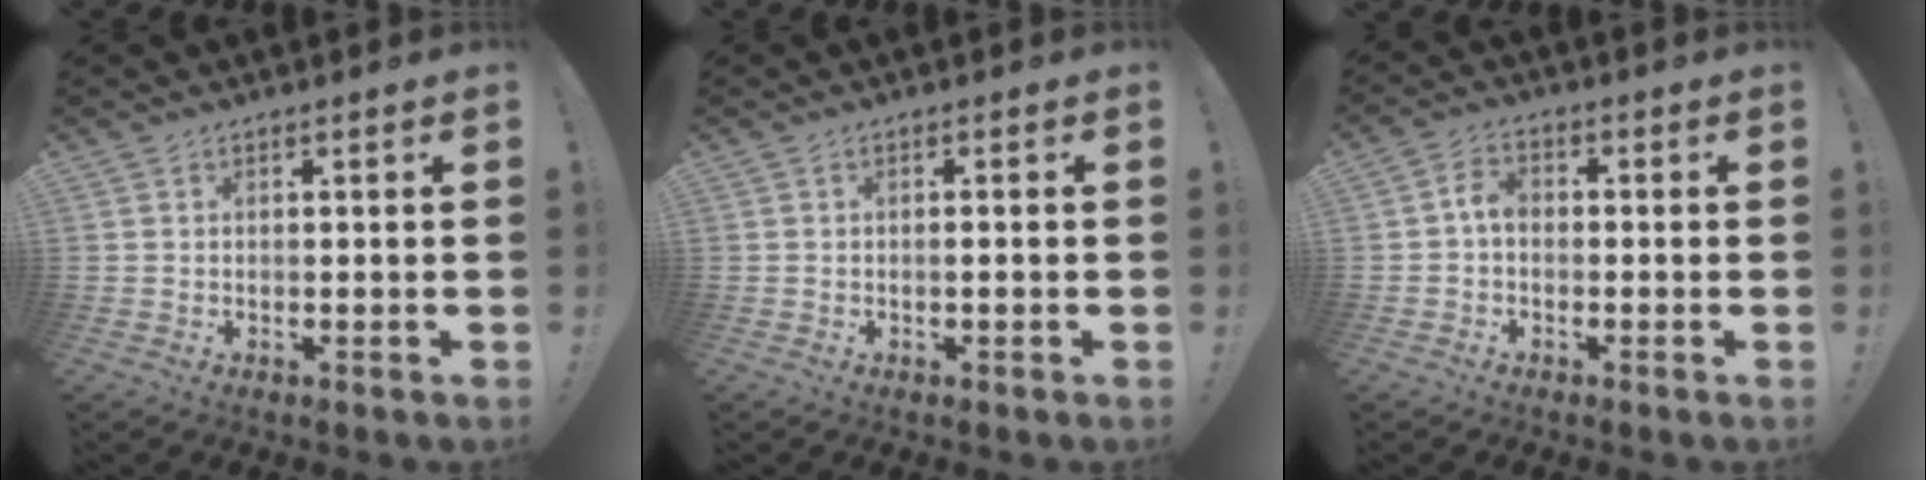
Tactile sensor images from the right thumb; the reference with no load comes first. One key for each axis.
{"total": 1.2, "fx": -0.6, "fy": -0.3, "fz": 1.0, "tx": -0.018, "ty": 0.000, "tz": -0.011}
{"total": 4.2, "fx": -0.7, "fy": 2.7, "fz": 3.1, "tx": -0.057, "ty": 0.015, "tz": -0.013}